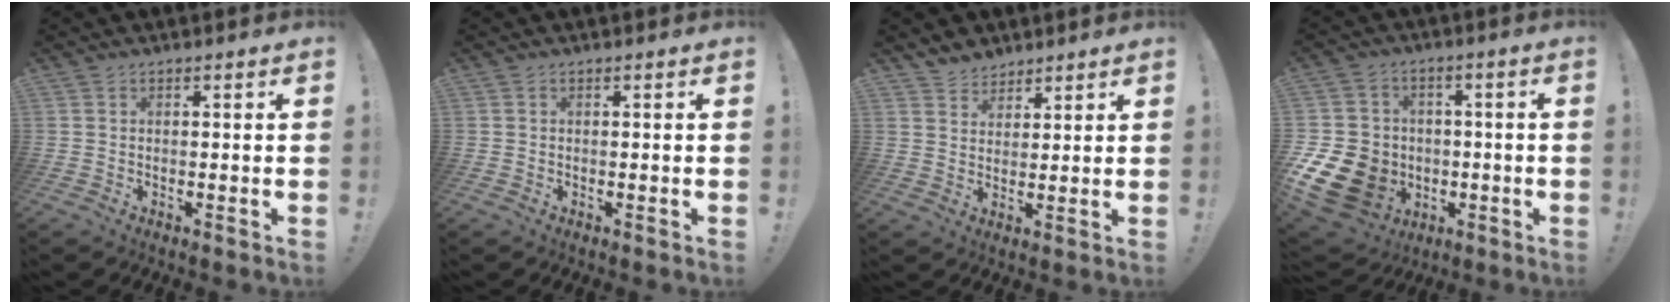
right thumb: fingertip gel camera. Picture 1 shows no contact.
{"total": 0.0}
{"total": 5.4, "force": [4.5, 3.0, 0.1], "torque": [0.003, -0.035, 0.085]}
{"total": 15.2, "force": [-3.6, 13.1, 6.9], "torque": [-0.154, 0.023, -0.047]}